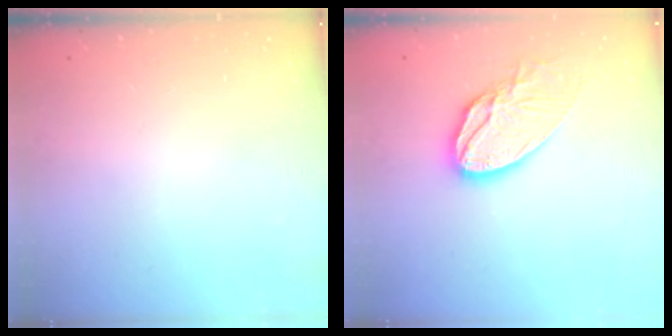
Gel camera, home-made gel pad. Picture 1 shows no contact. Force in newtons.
{"total": 15.1, "press": 15.1, "slide": 1.3}